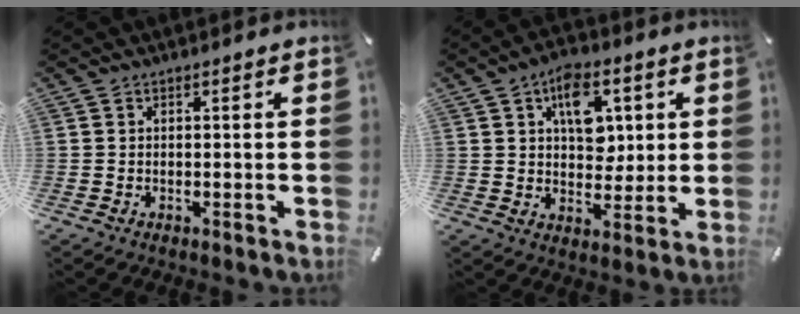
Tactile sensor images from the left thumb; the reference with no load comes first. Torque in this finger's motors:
{"motor_torque": [1.47, 1.48, 1.06, -0.39, 0.13]}